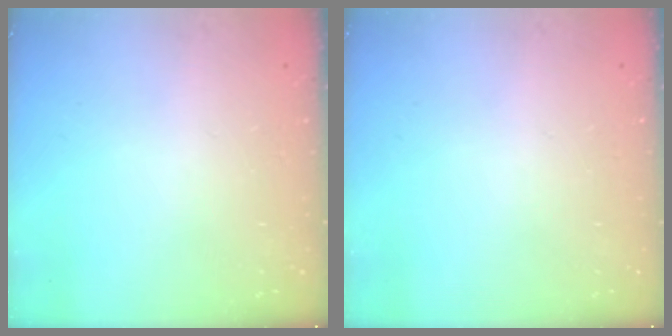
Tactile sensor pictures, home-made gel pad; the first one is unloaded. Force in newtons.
{"total": 0.0}